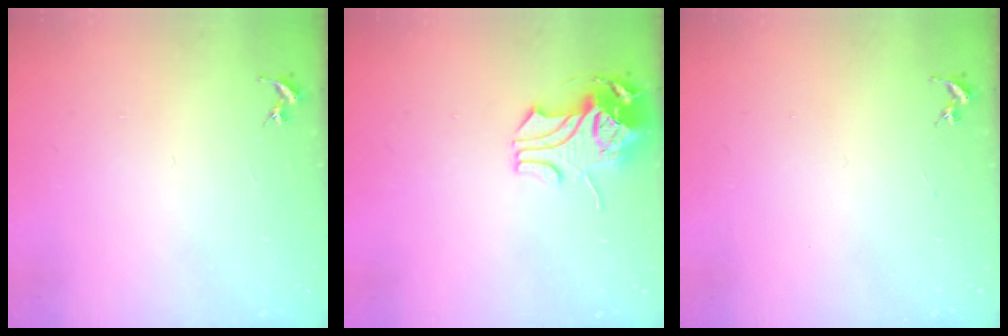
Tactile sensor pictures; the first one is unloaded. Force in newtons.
{"total": 9.6, "press": 9.5, "slide": 1.3}
{"total": 0.0}